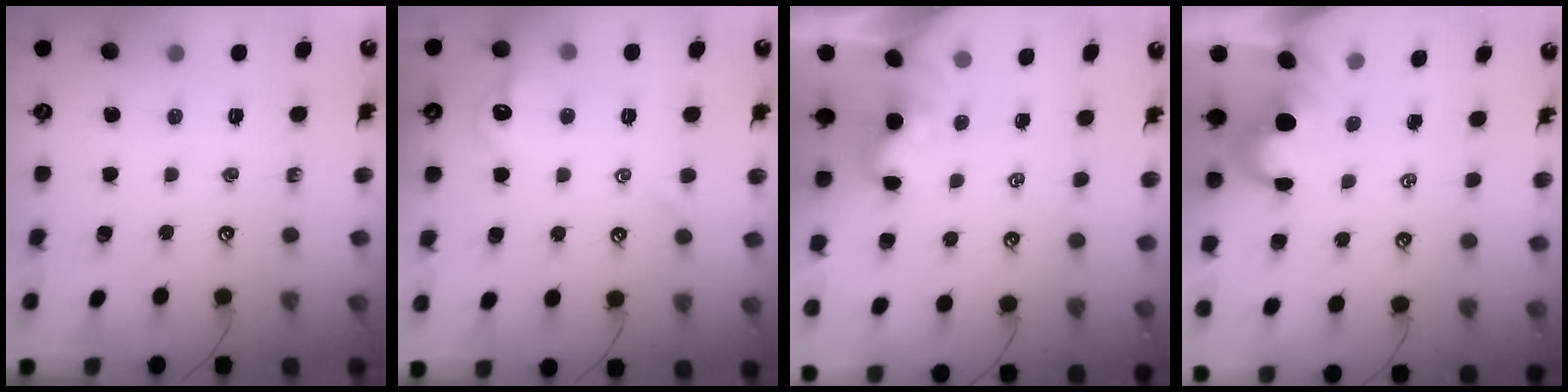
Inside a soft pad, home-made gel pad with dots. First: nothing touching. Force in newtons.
{"total": 0.8, "press": 0.2, "slide": 0.7}
{"total": 1.8, "press": 1.8, "slide": 0.5}
{"total": 1.4, "press": 1.1, "slide": 0.9}